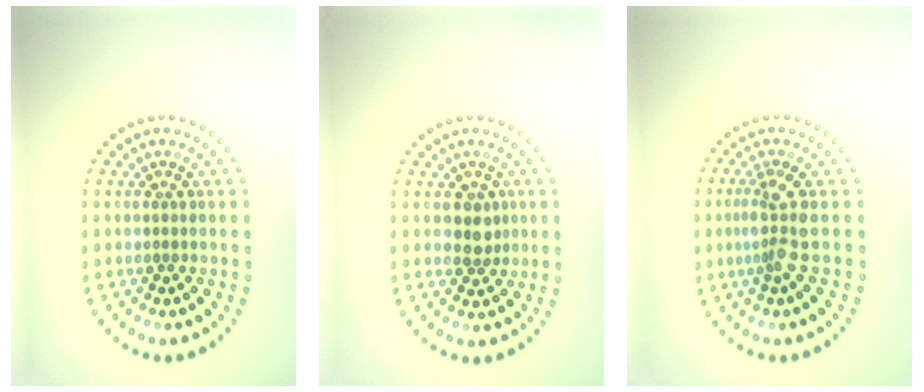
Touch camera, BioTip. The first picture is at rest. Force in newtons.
{"total": 2.0, "press": 1.9, "slide": 0.7}
{"total": 2.5, "press": 1.9, "slide": 1.6}